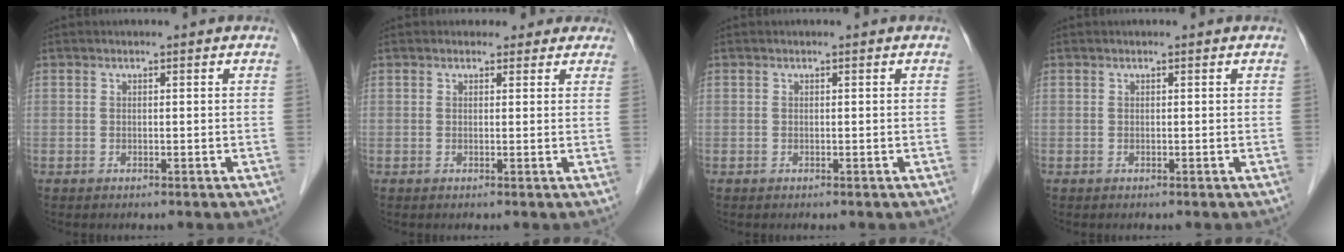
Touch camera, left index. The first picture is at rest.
{"total": 3.6, "force": [3.0, 2.0, 0.1], "torque": [0.018, 0.003, 0.022]}
{"total": 0.0}
{"total": 0.0}